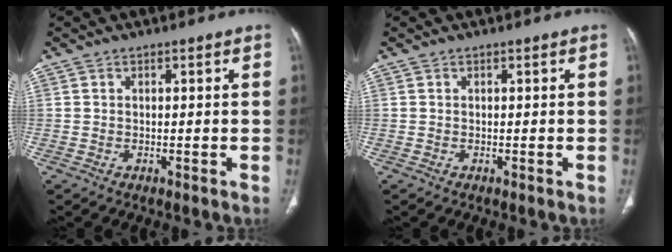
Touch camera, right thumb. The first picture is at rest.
{"total": 0.0}